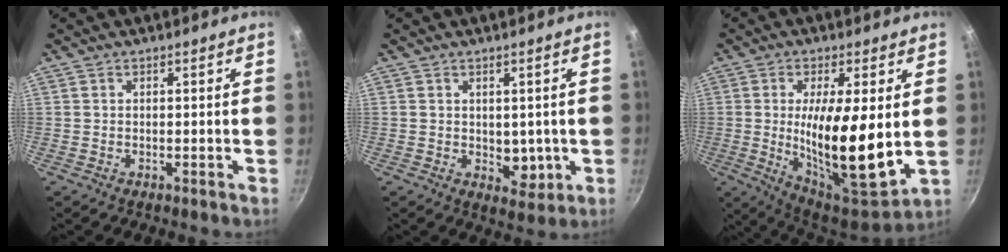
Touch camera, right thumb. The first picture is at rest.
{"total": 4.6, "force": [0.0, 3.4, 3.0], "torque": [-0.021, -0.010, 0.007]}
{"total": 18.2, "force": [0.4, 5.5, 17.3], "torque": [-0.277, -0.029, 0.013]}